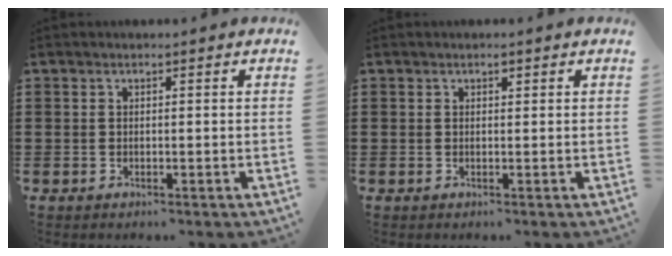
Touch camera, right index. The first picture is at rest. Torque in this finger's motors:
{"motor_torque": [0.01, -0.01, 0.00, 0.00]}